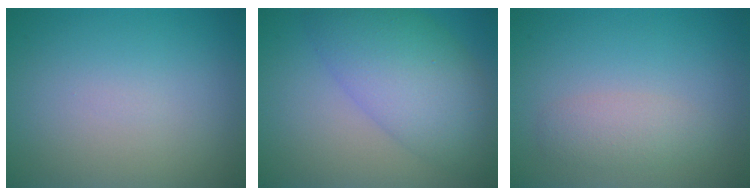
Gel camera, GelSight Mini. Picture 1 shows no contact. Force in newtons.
{"total": 7.5, "press": 7.5, "slide": 0.3}
{"total": 2.1, "press": 2.1, "slide": 0.2}